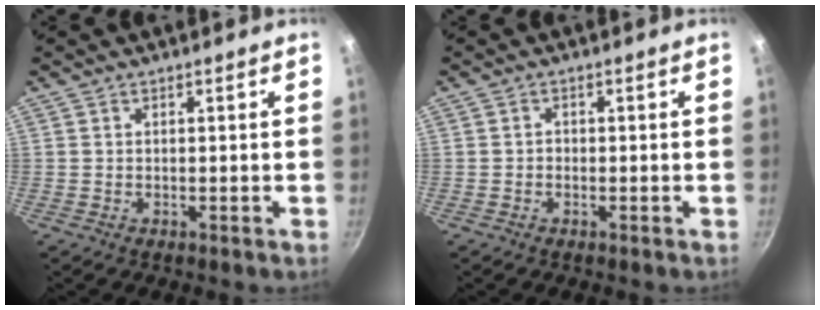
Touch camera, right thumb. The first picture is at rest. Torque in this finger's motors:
{"motor_torque": [-0.10, -0.10, -0.22, -0.01, 0.05]}